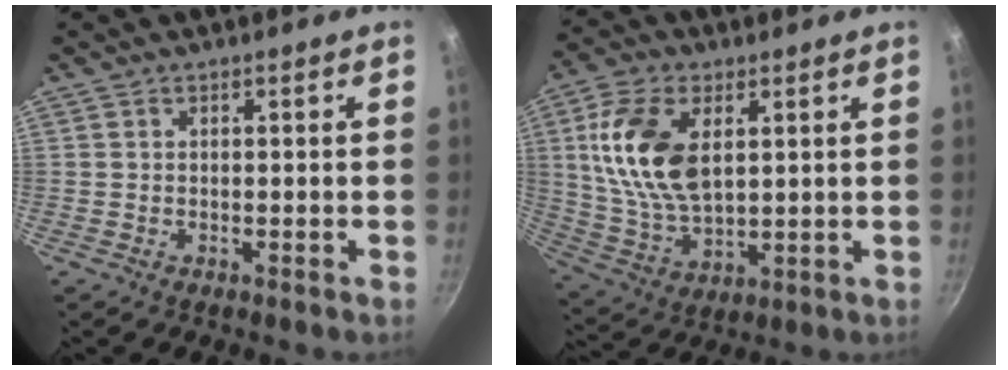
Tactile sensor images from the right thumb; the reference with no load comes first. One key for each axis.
{"total": 15.7, "fx": 3.9, "fy": 9.0, "fz": 12.3, "tx": -0.226, "ty": -0.013, "tz": 0.086}